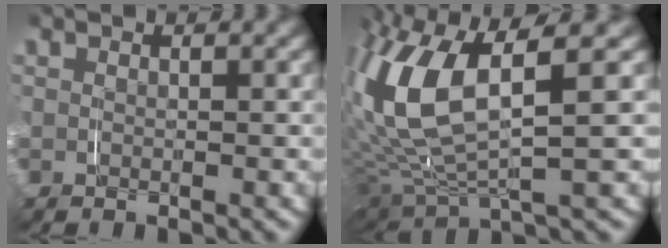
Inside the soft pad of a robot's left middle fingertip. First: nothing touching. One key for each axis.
{"total": 9.7, "fx": 1.7, "fy": 5.0, "fz": 8.1, "tx": -0.188, "ty": -0.003, "tz": 0.034}